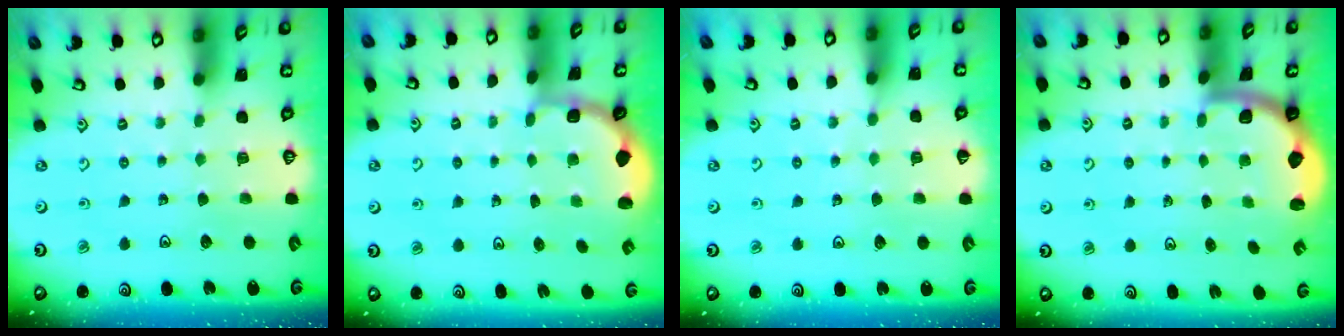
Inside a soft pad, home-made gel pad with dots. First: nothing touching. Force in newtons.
{"total": 2.0, "press": 1.8, "slide": 0.7}
{"total": 1.7, "press": 1.7, "slide": 0.2}
{"total": 2.0, "press": 1.9, "slide": 0.5}